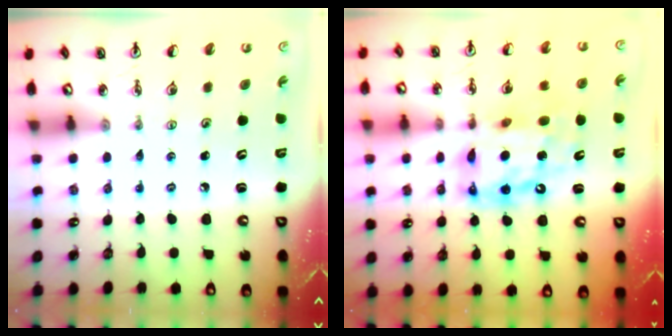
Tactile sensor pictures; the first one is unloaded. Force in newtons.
{"total": 13.5, "press": 13.4, "slide": 1.5}